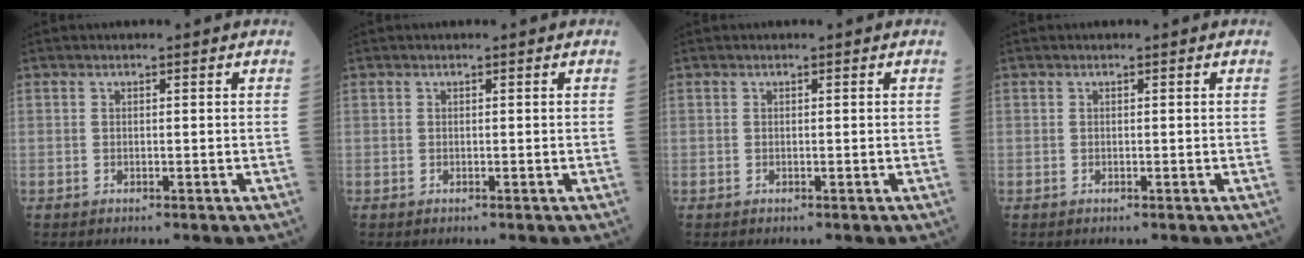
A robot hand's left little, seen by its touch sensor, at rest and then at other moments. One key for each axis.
{"total": 0.0}
{"total": 0.0}
{"total": 0.0}